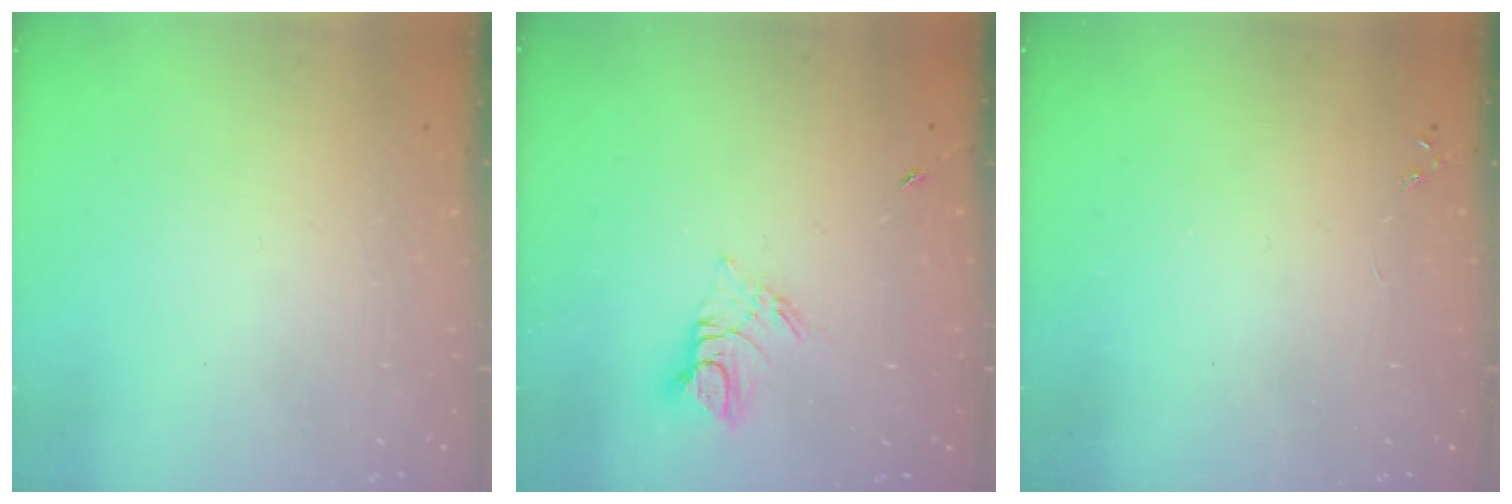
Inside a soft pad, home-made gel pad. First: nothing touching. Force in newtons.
{"total": 7.3, "press": 7.3, "slide": 0.6}
{"total": 0.0}